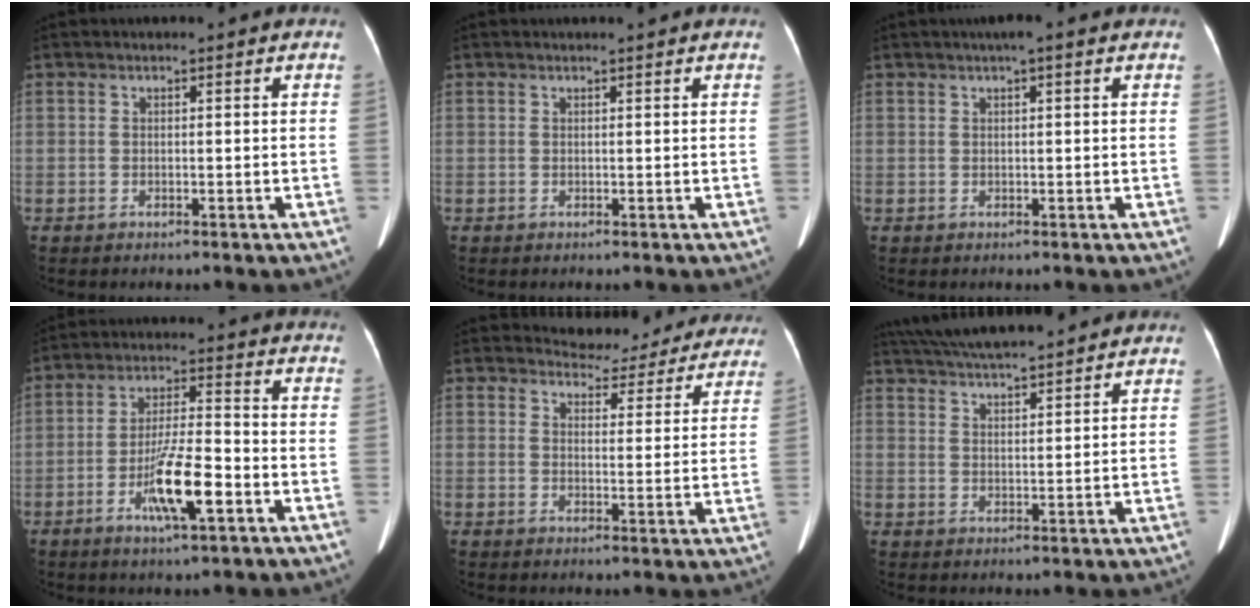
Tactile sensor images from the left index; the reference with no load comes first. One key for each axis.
{"total": 0.9, "fx": 0.7, "fy": -0.1, "fz": 0.6, "tx": -0.008, "ty": 0.007, "tz": 0.013}
{"total": 2.6, "fx": 1.6, "fy": 0.2, "fz": 2.0, "tx": -0.033, "ty": 0.016, "tz": 0.023}
{"total": 9.7, "fx": -4.3, "fy": 1.3, "fz": 8.5, "tx": -0.165, "ty": -0.008, "tz": -0.075}
{"total": 11.3, "fx": 10.7, "fy": 3.5, "fz": 0.5, "tx": 0.021, "ty": -0.011, "tz": 0.110}
{"total": 14.2, "fx": 12.7, "fy": 1.6, "fz": 6.1, "tx": -0.114, "ty": 0.038, "tz": 0.198}